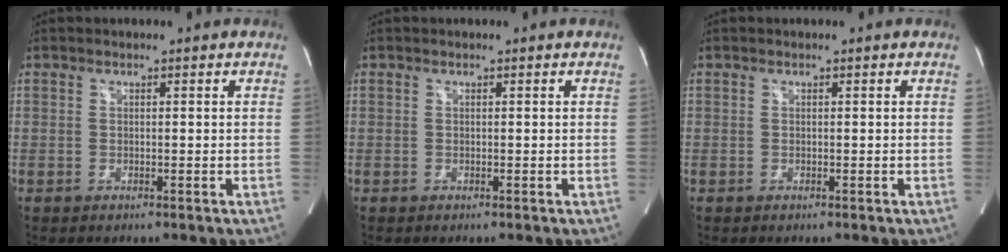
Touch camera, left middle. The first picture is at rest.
{"total": 0.0}
{"total": 0.0}